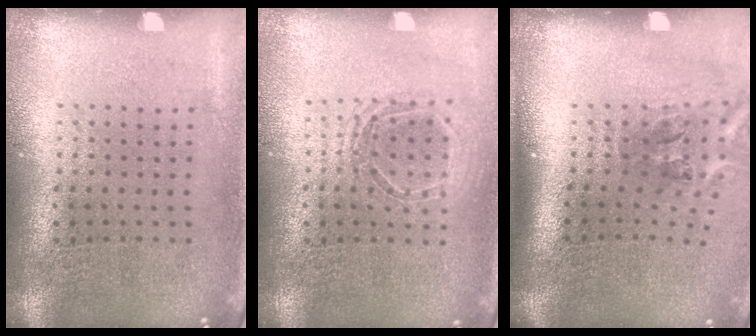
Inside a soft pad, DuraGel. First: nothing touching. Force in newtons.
{"total": 1.5, "press": 1.3, "slide": 0.7}
{"total": 2.3, "press": 1.4, "slide": 1.8}